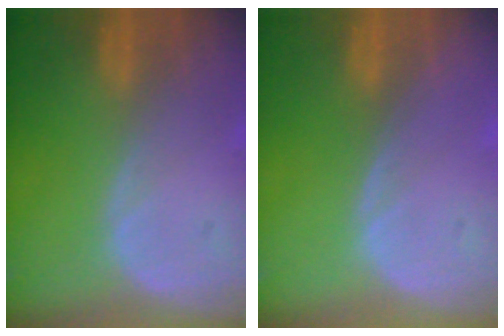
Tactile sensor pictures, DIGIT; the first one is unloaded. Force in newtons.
{"total": 0.0}